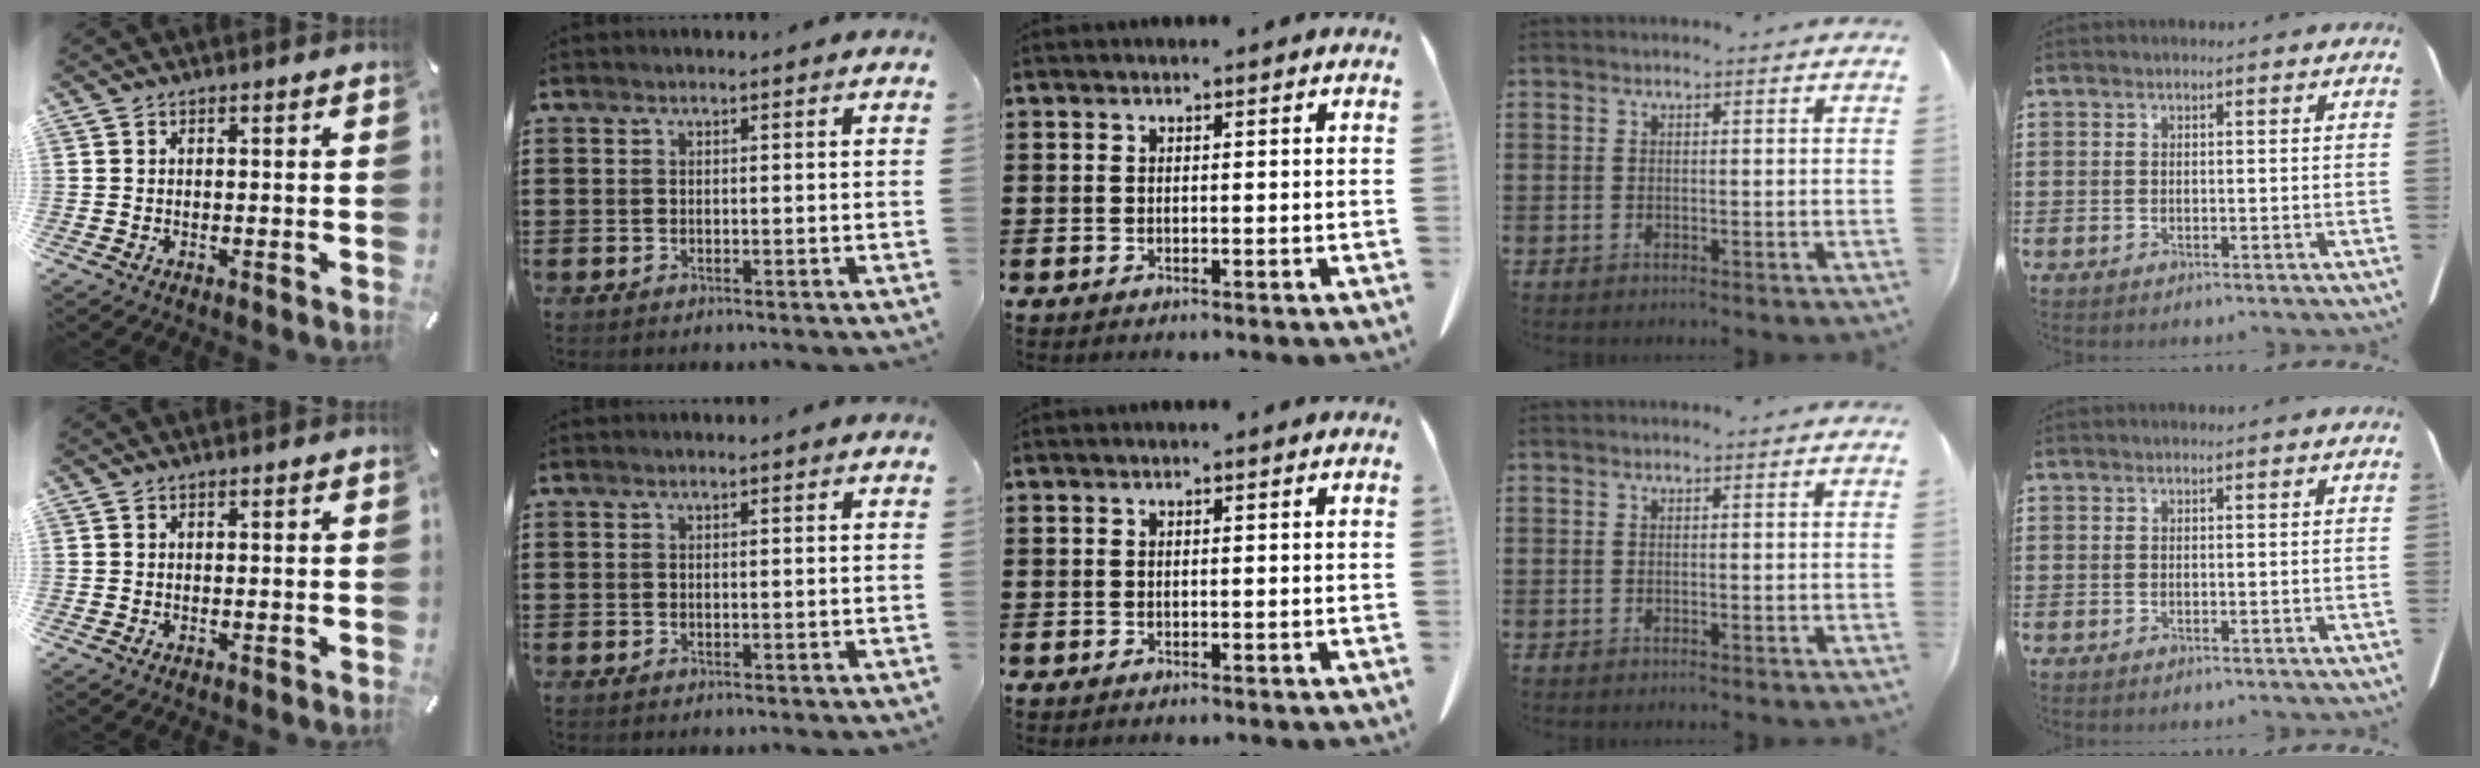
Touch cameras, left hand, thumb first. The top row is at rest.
{}